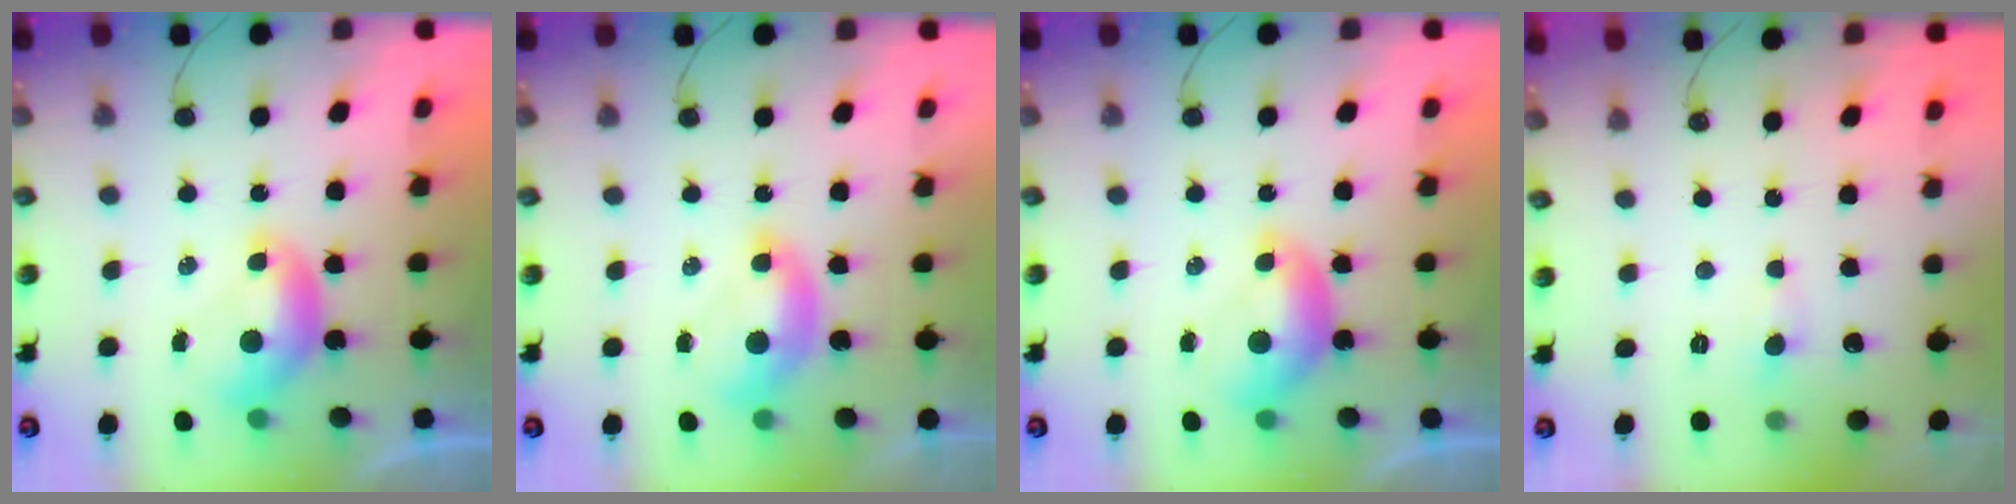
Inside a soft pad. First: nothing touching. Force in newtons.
{"total": 1.6, "press": 1.5, "slide": 0.6}
{"total": 0.0}
{"total": 1.8, "press": 1.7, "slide": 0.7}